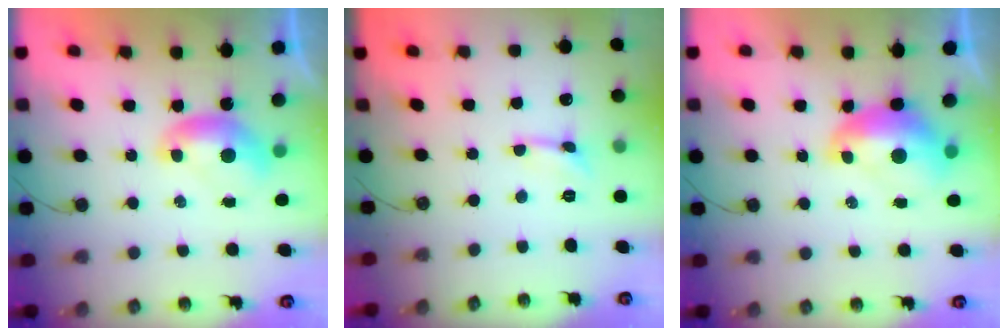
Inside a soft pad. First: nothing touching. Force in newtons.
{"total": 0.0}
{"total": 2.6, "press": 2.5, "slide": 0.7}